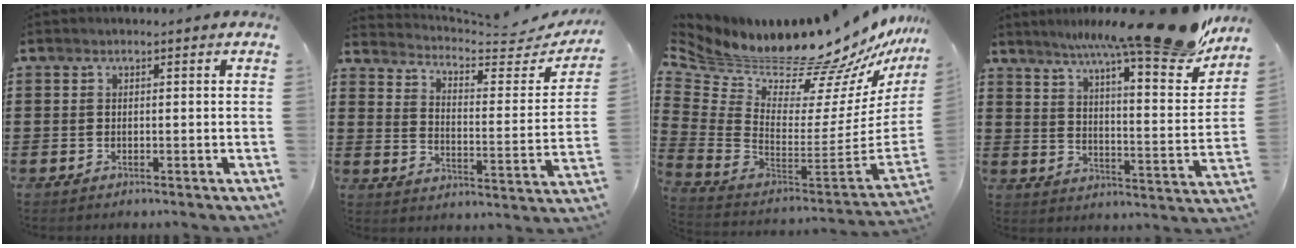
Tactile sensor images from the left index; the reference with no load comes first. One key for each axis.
{"total": 3.8, "fx": 3.6, "fy": 0.6, "fz": 1.0, "tx": -0.037, "ty": -0.035, "tz": 0.054}
{"total": 11.4, "fx": 10.7, "fy": 1.7, "fz": 3.6, "tx": -0.097, "ty": -0.103, "tz": 0.172}
{"total": 15.7, "fx": 12.6, "fy": 0.5, "fz": 9.3, "tx": -0.155, "ty": -0.077, "tz": 0.196}